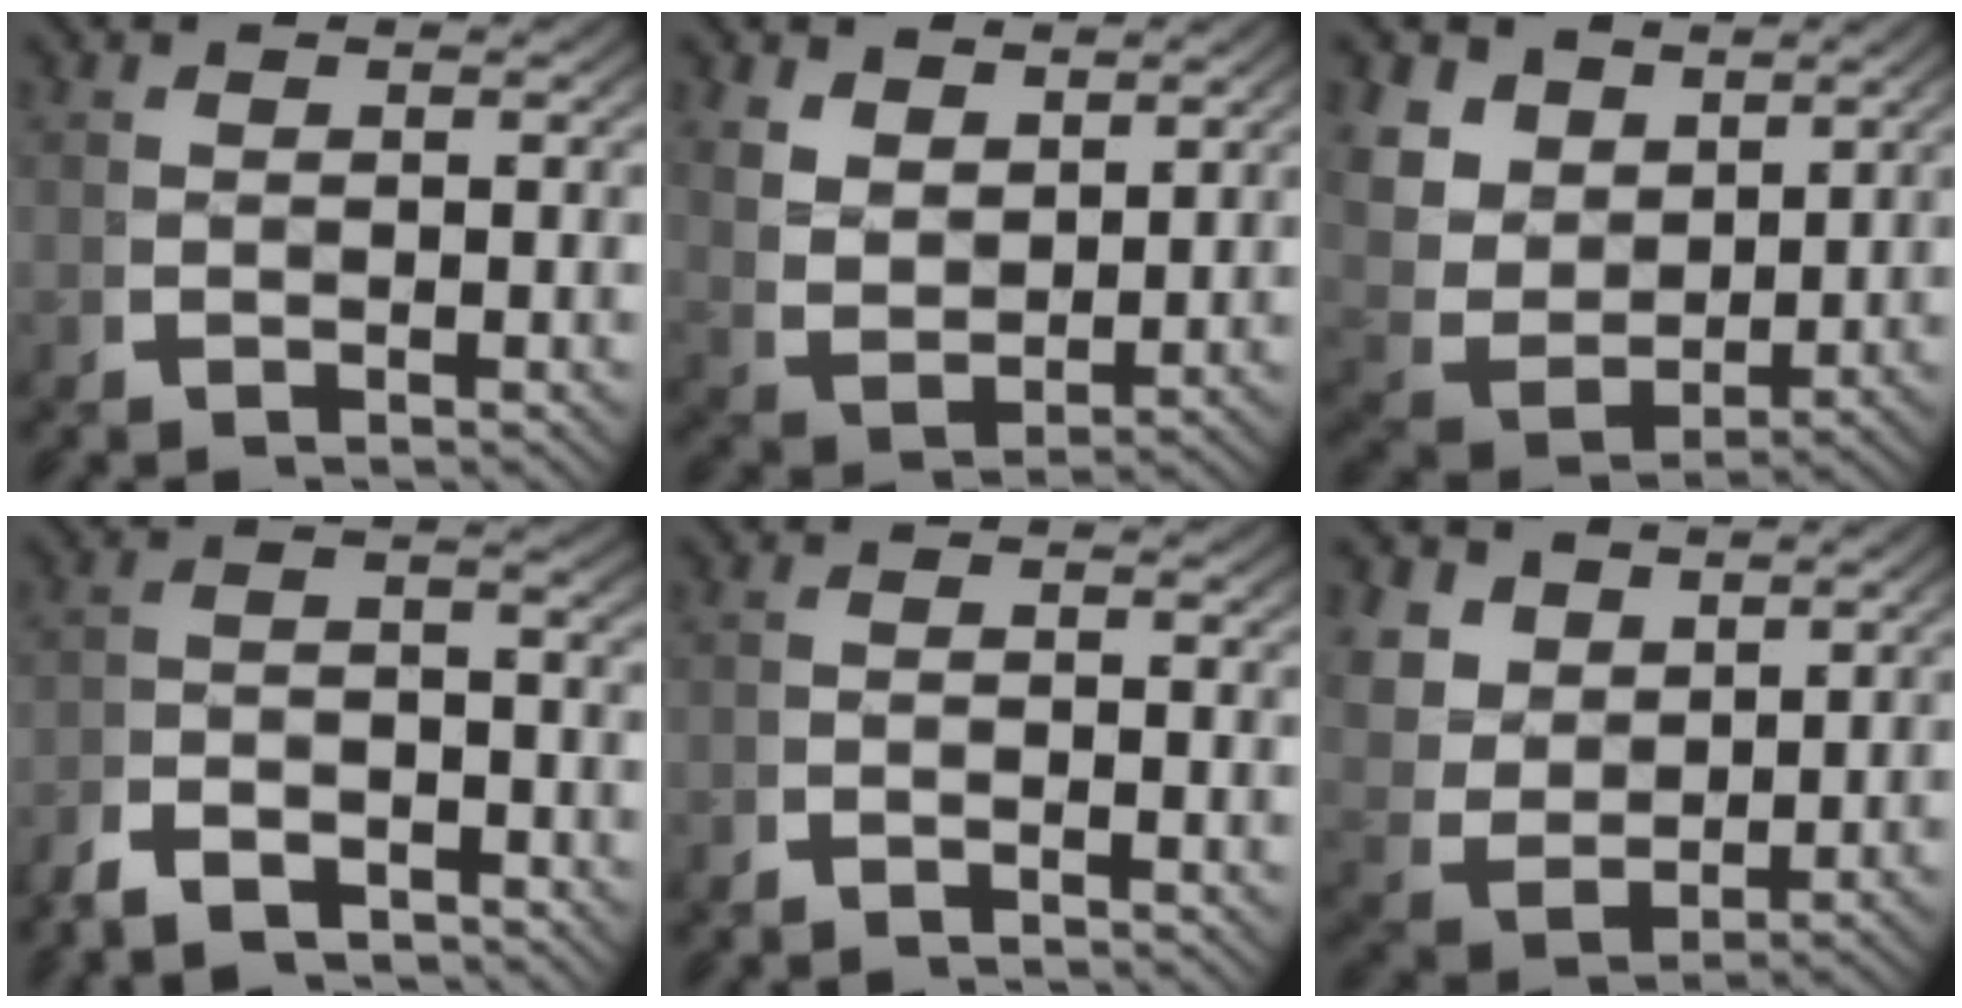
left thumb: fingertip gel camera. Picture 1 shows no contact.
{"total": 4.6, "force": [1.8, 3.1, 2.9], "torque": [-0.076, -0.026, 0.051]}
{"total": 9.5, "force": [1.9, 7.3, 5.9], "torque": [-0.154, -0.027, 0.040]}
{"total": 4.8, "force": [-3.3, 1.9, 2.9], "torque": [-0.047, -0.012, -0.058]}
{"total": 1.6, "force": [-1.6, 0.3, 0.3], "torque": [-0.001, 0.000, -0.036]}
{"total": 7.4, "force": [1.6, 5.6, 4.5], "torque": [-0.126, -0.029, 0.044]}